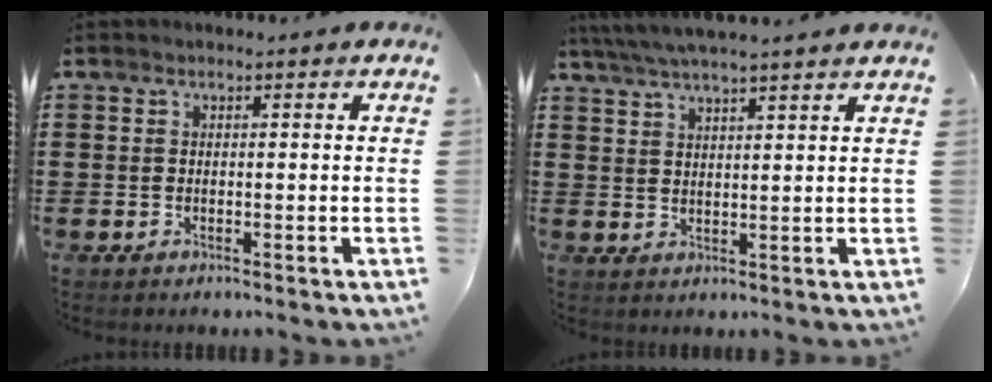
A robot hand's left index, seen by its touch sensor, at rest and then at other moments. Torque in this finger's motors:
{"motor_torque": [1.08, -1.06, 0.61, 0.21]}